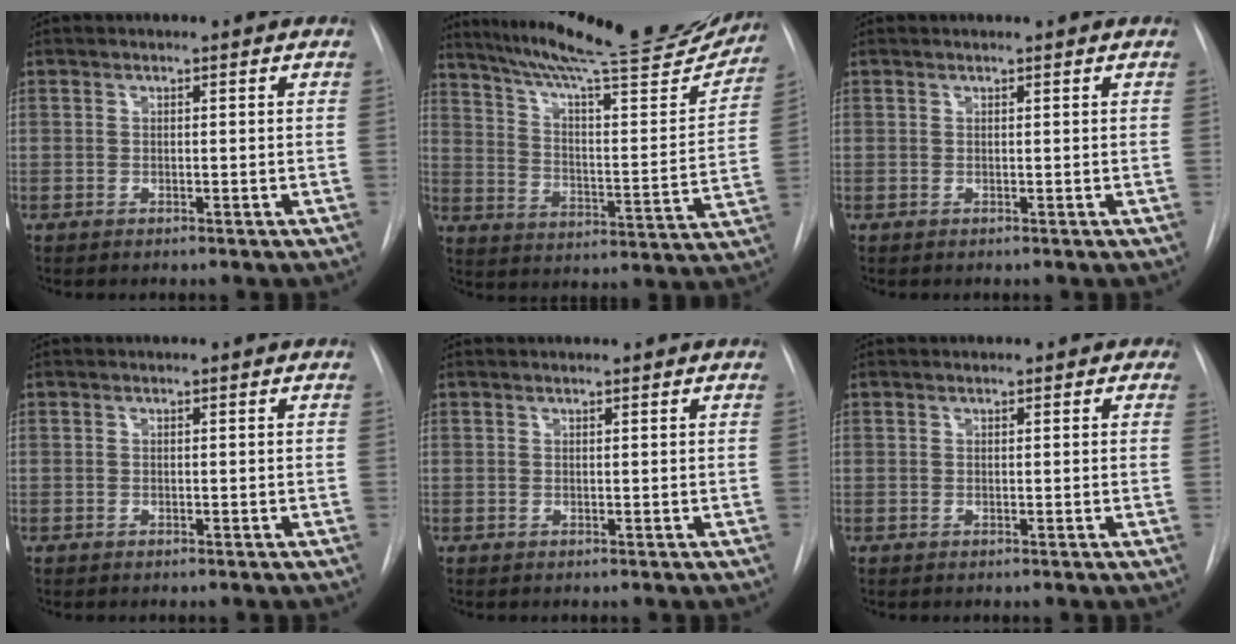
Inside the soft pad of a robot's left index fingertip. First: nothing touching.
{"total": 26.6, "force": [23.7, 2.8, 11.8], "torque": [-0.186, -0.051, 0.322]}
{"total": 0.7, "force": [0.7, -0.1, 0.2], "torque": [-0.004, 0.009, 0.015]}
{"total": 0.0}
{"total": 1.1, "force": [1.0, -0.1, 0.2], "torque": [-0.005, 0.010, 0.019]}
{"total": 1.2, "force": [0.8, 0.8, 0.2], "torque": [0.012, 0.003, 0.004]}